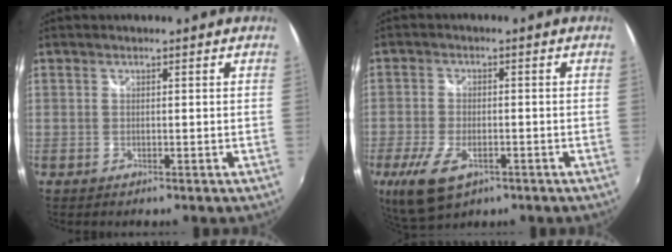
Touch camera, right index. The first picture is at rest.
{"total": 10.7, "force": [-5.4, 5.5, 7.4], "torque": [-0.175, -0.033, -0.095]}